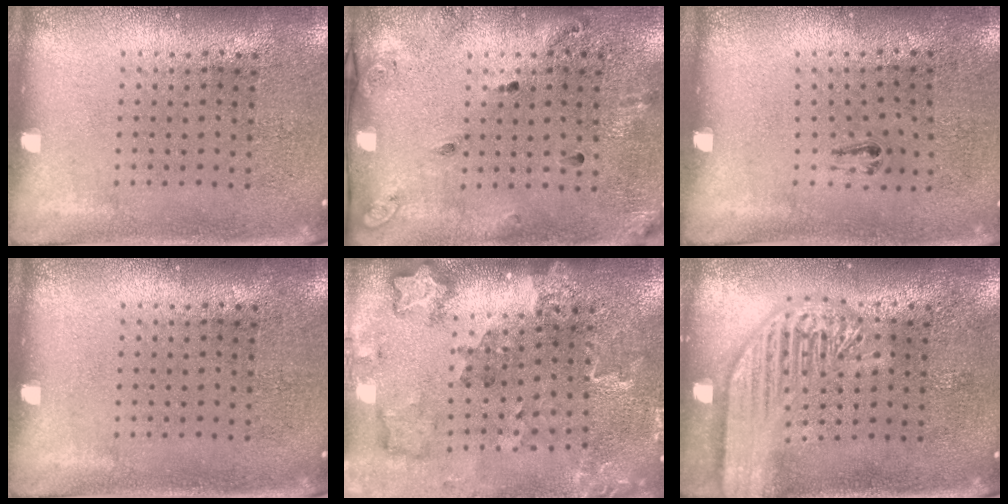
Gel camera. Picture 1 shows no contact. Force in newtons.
{"total": 1.8, "press": 1.2, "slide": 1.4}
{"total": 0.6, "press": 0.3, "slide": 0.6}
{"total": 0.0}
{"total": 1.8, "press": 1.8, "slide": 0.3}
{"total": 3.6, "press": 3.5, "slide": 0.5}